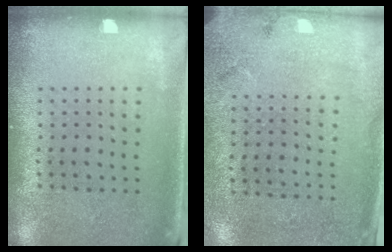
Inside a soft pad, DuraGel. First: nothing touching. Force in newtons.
{"total": 2.7, "press": 2.2, "slide": 1.6}